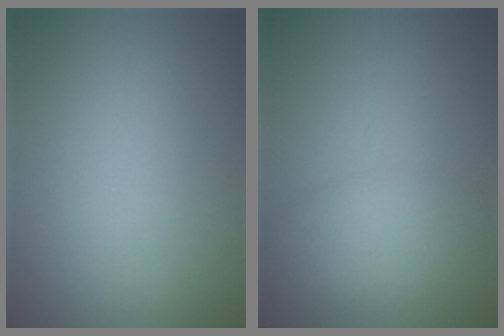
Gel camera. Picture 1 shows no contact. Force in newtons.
{"total": 2.8, "press": 2.8, "slide": 0.0}